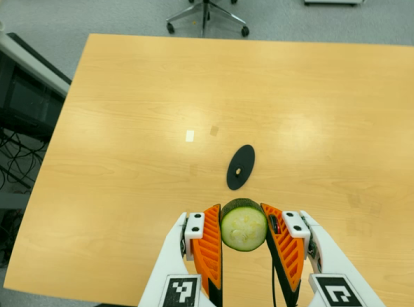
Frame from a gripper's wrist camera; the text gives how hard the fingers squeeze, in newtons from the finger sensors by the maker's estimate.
{"total": 9.7, "left": 8.9, "right": 10.6}